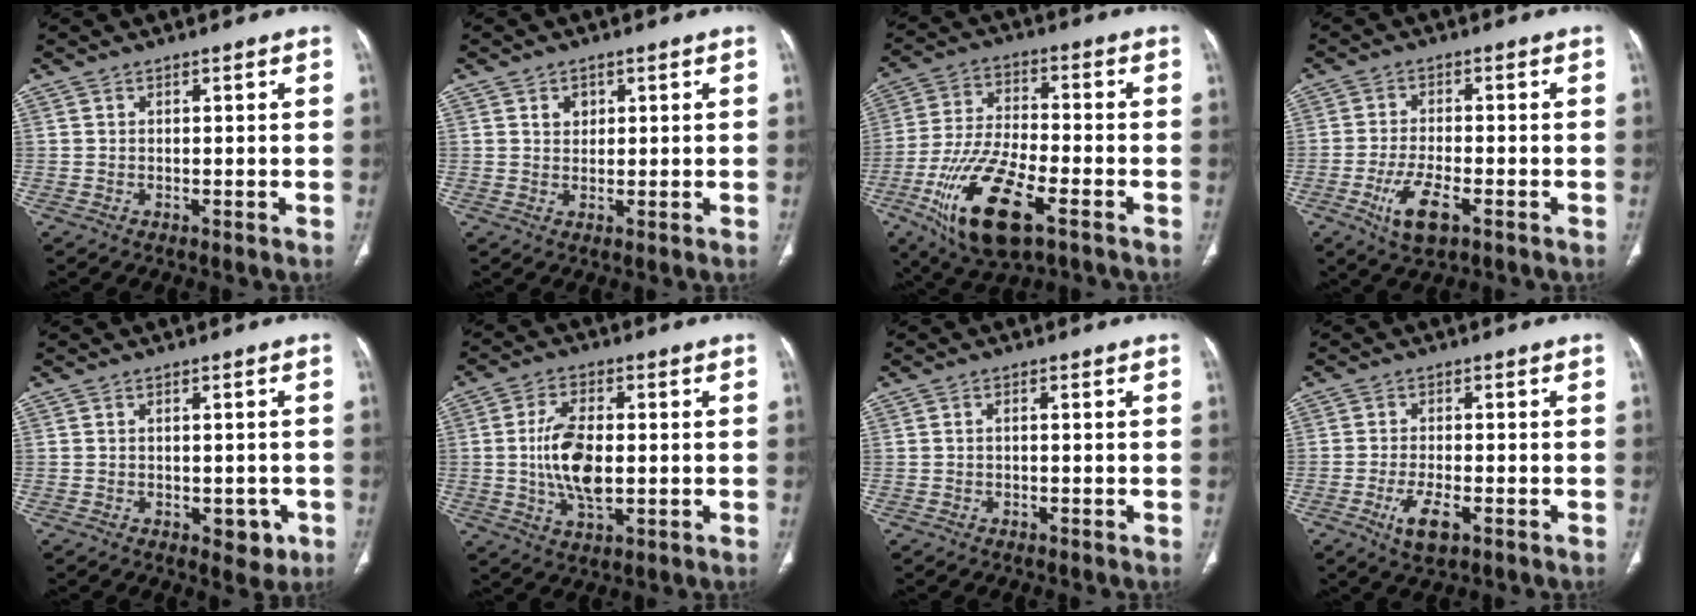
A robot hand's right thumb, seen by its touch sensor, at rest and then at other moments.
{"total": 2.3, "force": [1.0, 1.9, 1.0], "torque": [-0.004, -0.005, 0.016]}
{"total": 18.1, "force": [-8.2, 7.0, 14.4], "torque": [-0.282, 0.011, -0.143]}
{"total": 7.4, "force": [-3.3, 3.0, 5.9], "torque": [-0.118, 0.006, -0.056]}
{"total": 4.2, "force": [-1.6, 2.6, 2.9], "torque": [-0.015, 0.005, -0.013]}
{"total": 10.6, "force": [-0.3, 5.3, 9.2], "torque": [-0.177, -0.002, -0.002]}
{"total": 0.8, "force": [-0.1, 0.4, 0.7], "torque": [-0.013, 0.002, -0.005]}
{"total": 5.5, "force": [-2.4, 2.2, 4.4], "torque": [-0.085, 0.003, -0.038]}